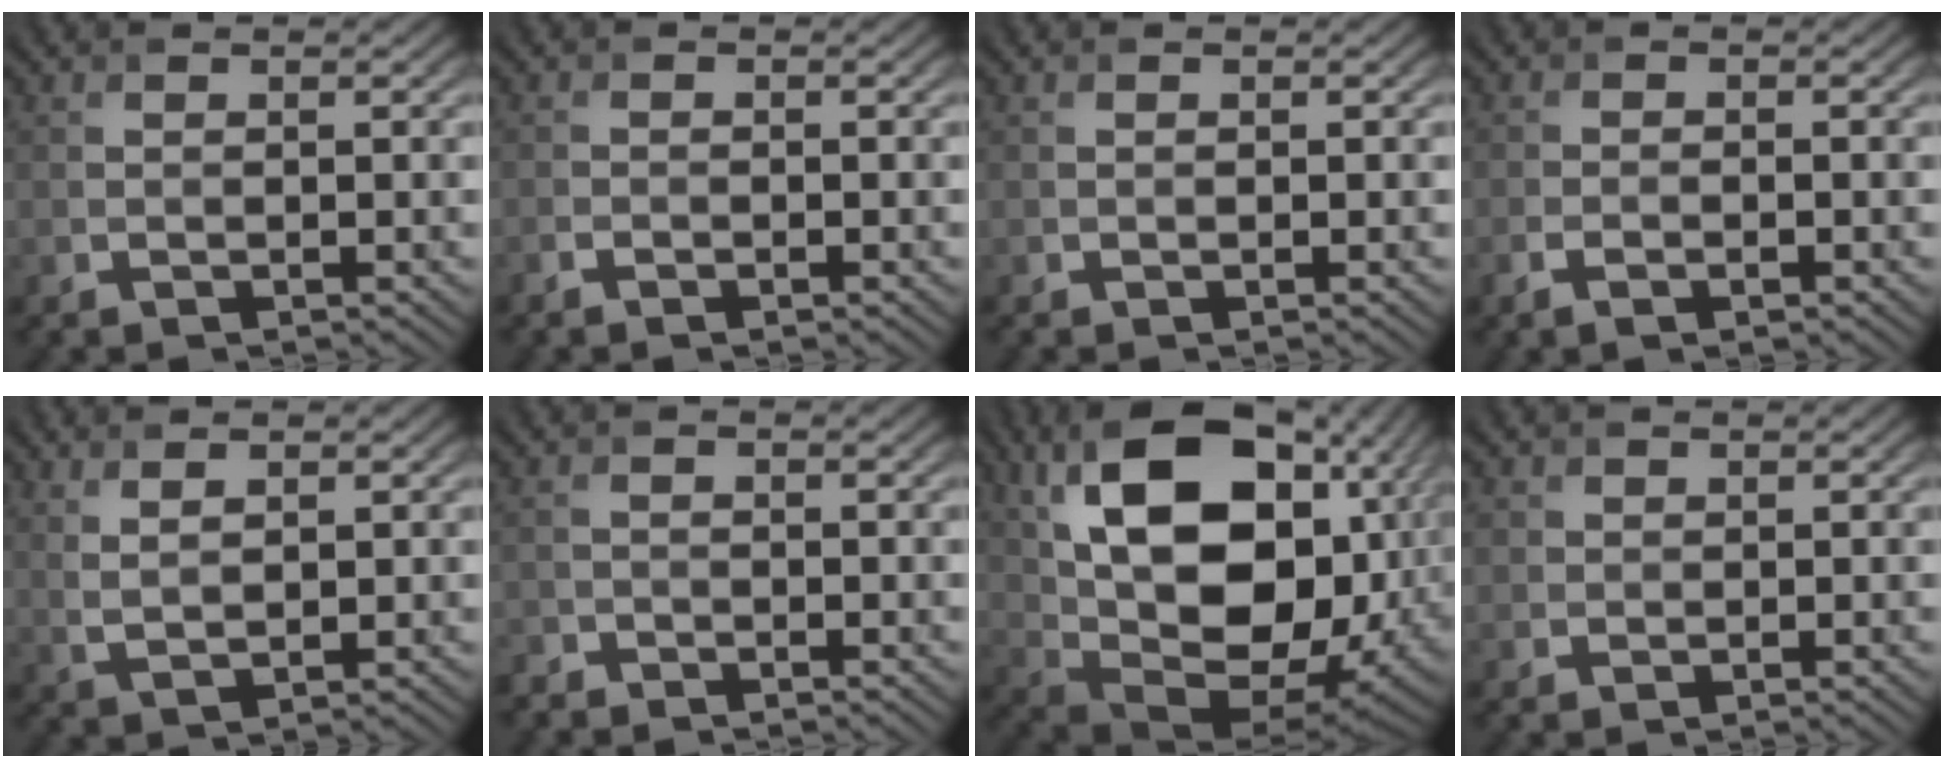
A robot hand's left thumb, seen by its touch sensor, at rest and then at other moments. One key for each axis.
{"total": 1.3, "fx": -0.9, "fy": 0.6, "fz": 0.7, "tx": -0.017, "ty": -0.002, "tz": -0.019}
{"total": 0.0}
{"total": 2.4, "fx": -1.4, "fy": 0.9, "fz": 1.7, "tx": -0.036, "ty": -0.001, "tz": -0.029}
{"total": 3.1, "fx": 1.7, "fy": 1.0, "fz": 2.4, "tx": -0.044, "ty": -0.010, "tz": 0.040}
{"total": 1.7, "fx": -1.6, "fy": 0.5, "fz": 0.1, "tx": -0.004, "ty": -0.006, "tz": -0.039}
{"total": 20.2, "fx": 4.5, "fy": 12.2, "fz": 15.4, "tx": -0.301, "ty": 0.006, "tz": 0.089}
{"total": 1.1, "fx": 0.2, "fy": 1.1, "fz": 0.2, "tx": -0.002, "ty": -0.004, "tz": 0.003}